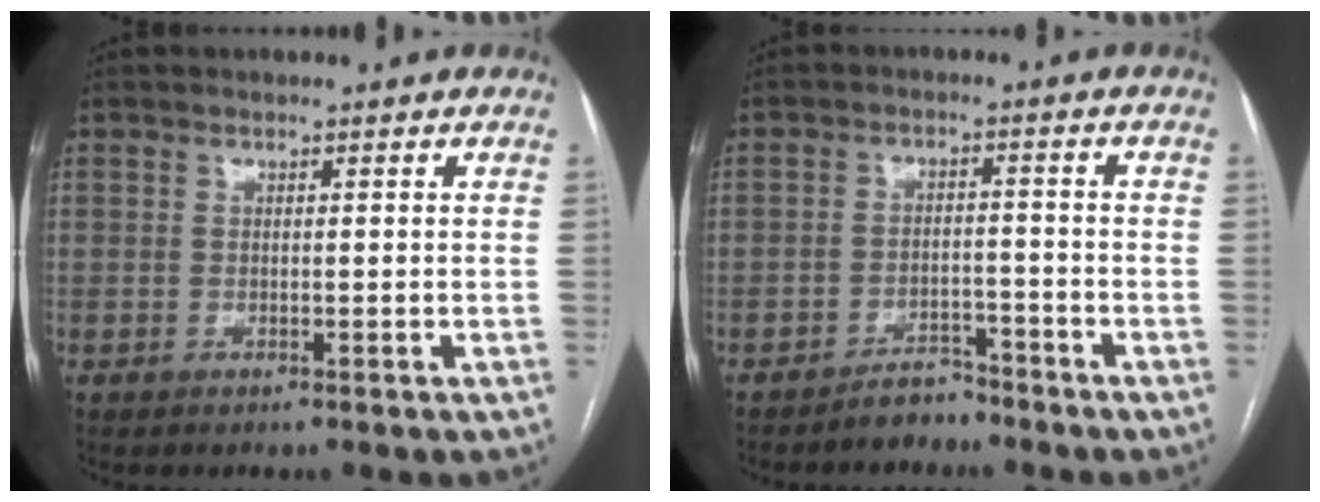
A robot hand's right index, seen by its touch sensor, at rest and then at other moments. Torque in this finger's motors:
{"motor_torque": [-0.05, -0.02, -0.17, -0.04]}